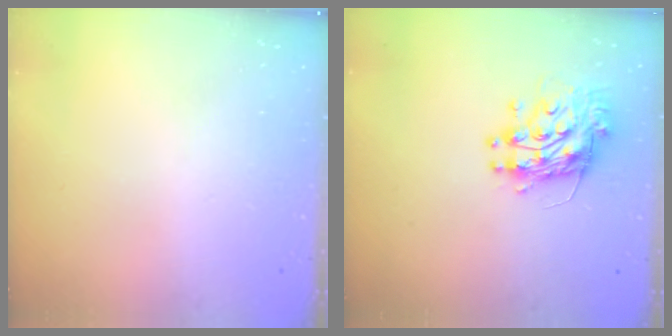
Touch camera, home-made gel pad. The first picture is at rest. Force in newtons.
{"total": 12.9, "press": 12.9, "slide": 1.1}